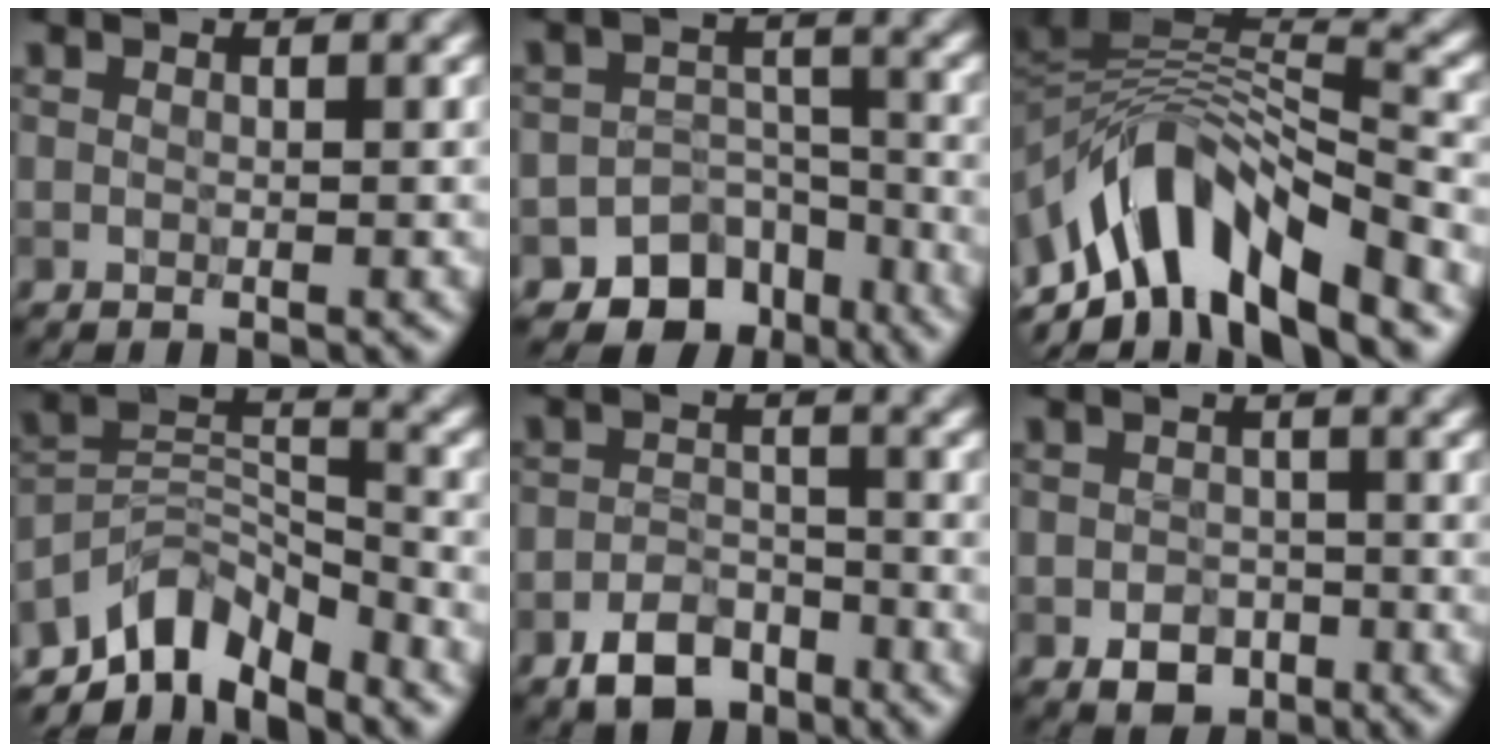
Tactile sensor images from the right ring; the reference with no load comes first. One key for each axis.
{"total": 7.7, "fx": -5.6, "fy": 5.0, "fz": 1.6, "tx": 0.002, "ty": -0.007, "tz": -0.073}
{"total": 10.6, "fx": -5.0, "fy": 4.4, "fz": 8.2, "tx": -0.133, "ty": 0.014, "tz": -0.094}
{"total": 7.4, "fx": -5.7, "fy": 3.2, "fz": 3.6, "tx": -0.050, "ty": -0.003, "tz": -0.116}
{"total": 4.1, "fx": -2.9, "fy": 2.3, "fz": 1.8, "tx": -0.026, "ty": -0.001, "tz": -0.057}
{"total": 2.9, "fx": -1.5, "fy": 2.1, "fz": 1.4, "tx": -0.015, "ty": -0.004, "tz": -0.028}